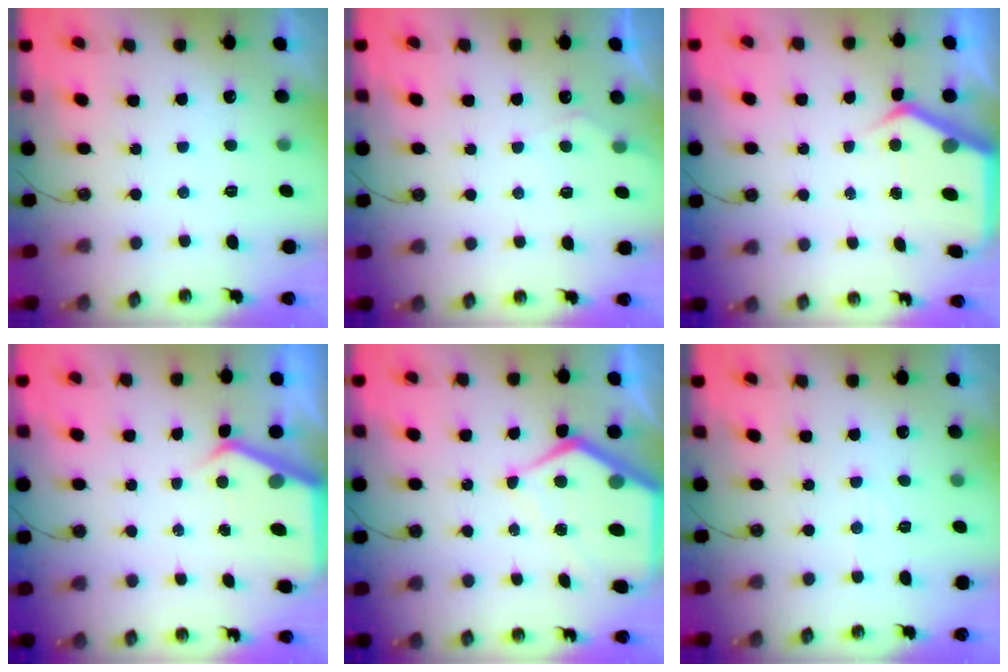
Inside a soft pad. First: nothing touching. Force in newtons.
{"total": 4.0, "press": 4.0, "slide": 0.4}
{"total": 5.0, "press": 5.0, "slide": 0.2}
{"total": 4.7, "press": 4.7, "slide": 0.3}
{"total": 10.7, "press": 10.6, "slide": 1.3}
{"total": 4.4, "press": 4.4, "slide": 0.7}